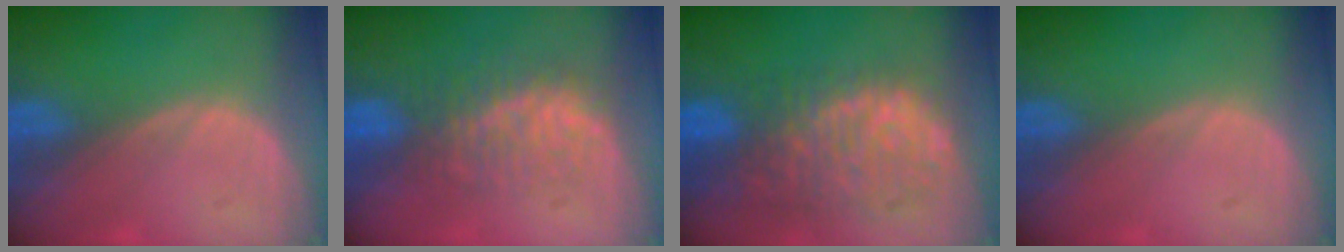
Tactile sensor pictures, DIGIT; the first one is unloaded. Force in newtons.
{"total": 7.4, "press": 7.2, "slide": 1.6}
{"total": 11.8, "press": 9.8, "slide": 6.6}
{"total": 0.0}